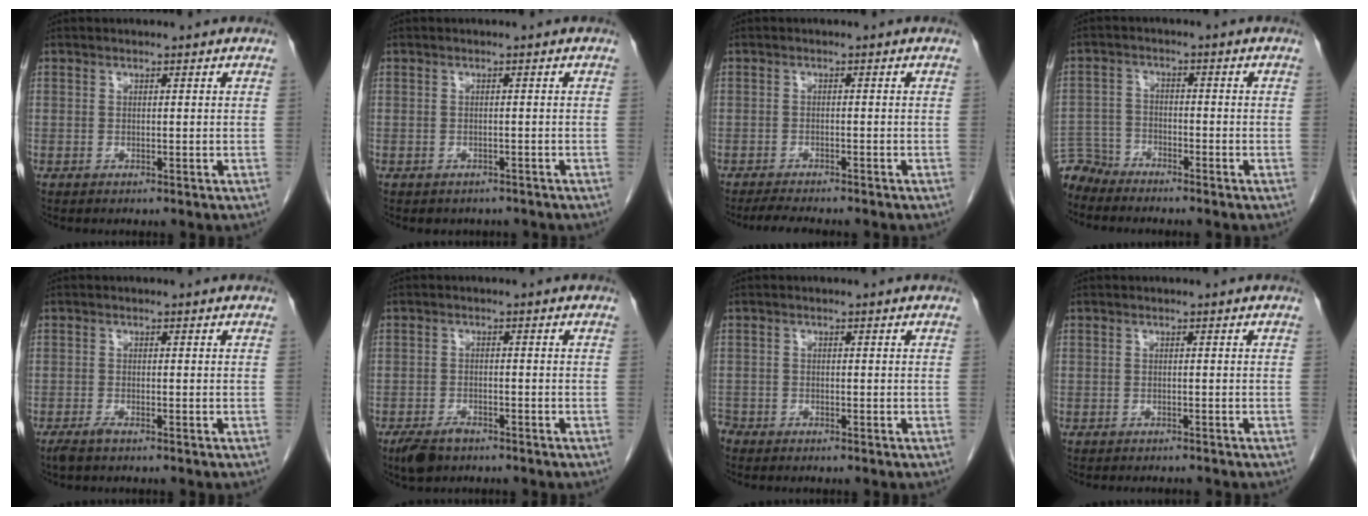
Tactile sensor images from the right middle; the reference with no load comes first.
{"total": 2.8, "force": [-2.4, 1.4, 0.4], "torque": [-0.009, 0.002, -0.030]}
{"total": 5.2, "force": [-4.6, 0.6, 2.4], "torque": [-0.038, -0.013, -0.069]}
{"total": 4.8, "force": [-4.7, 0.9, -0.5], "torque": [0.014, -0.006, -0.091]}
{"total": 1.6, "force": [-1.2, 0.2, 1.0], "torque": [-0.025, -0.005, -0.023]}
{"total": 4.0, "force": [-2.9, 1.7, 2.1], "torque": [-0.041, -0.004, -0.046]}
{"total": 1.6, "force": [-1.4, 0.6, 0.1], "torque": [-0.003, -0.002, -0.026]}
{"total": 3.0, "force": [-2.8, 0.4, 1.0], "torque": [-0.014, -0.006, -0.034]}